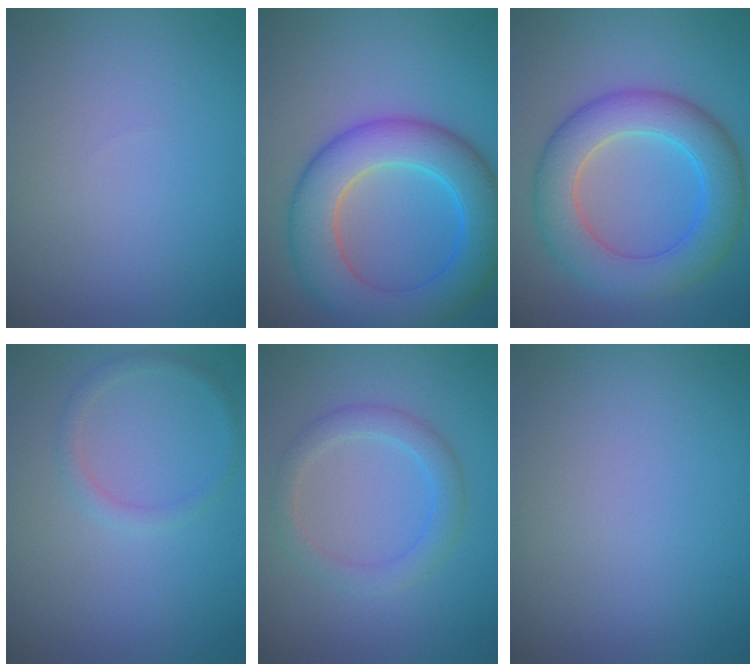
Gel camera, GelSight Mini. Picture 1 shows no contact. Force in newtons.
{"total": 8.4, "press": 8.3, "slide": 0.3}
{"total": 7.2, "press": 7.2, "slide": 0.2}
{"total": 1.3, "press": 1.3, "slide": 0.1}
{"total": 2.7, "press": 2.6, "slide": 0.3}
{"total": 0.0}